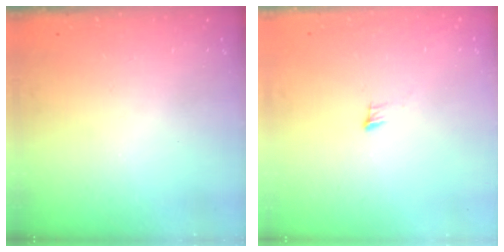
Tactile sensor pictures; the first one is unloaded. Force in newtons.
{"total": 4.3, "press": 4.1, "slide": 1.0}